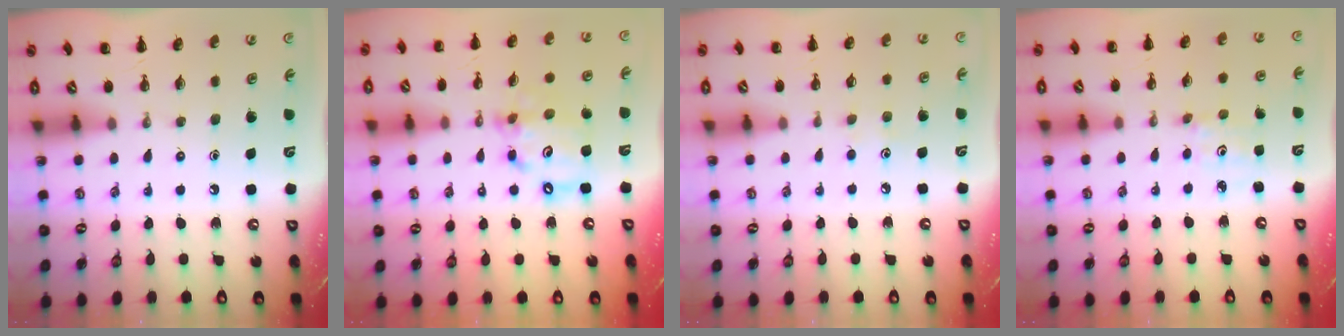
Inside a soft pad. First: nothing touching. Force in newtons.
{"total": 12.8, "press": 12.4, "slide": 3.1}
{"total": 3.5, "press": 3.4, "slide": 0.8}
{"total": 1.8, "press": 1.7, "slide": 0.6}